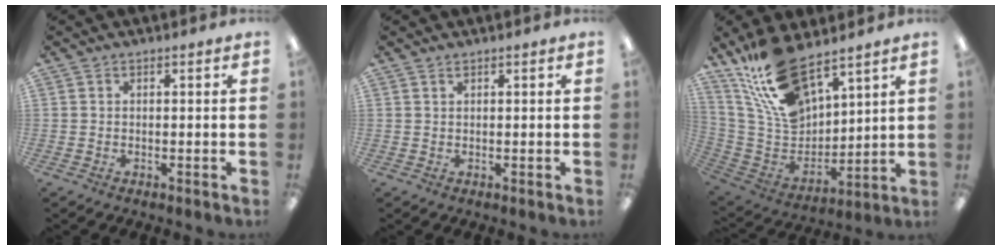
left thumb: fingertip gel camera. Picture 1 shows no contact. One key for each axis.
{"total": 0.7, "fx": 0.5, "fy": 0.2, "fz": 0.4, "tx": -0.010, "ty": 0.003, "tz": 0.009}
{"total": 19.3, "fx": 14.0, "fy": 8.6, "fz": 10.1, "tx": -0.216, "ty": -0.075, "tz": 0.256}